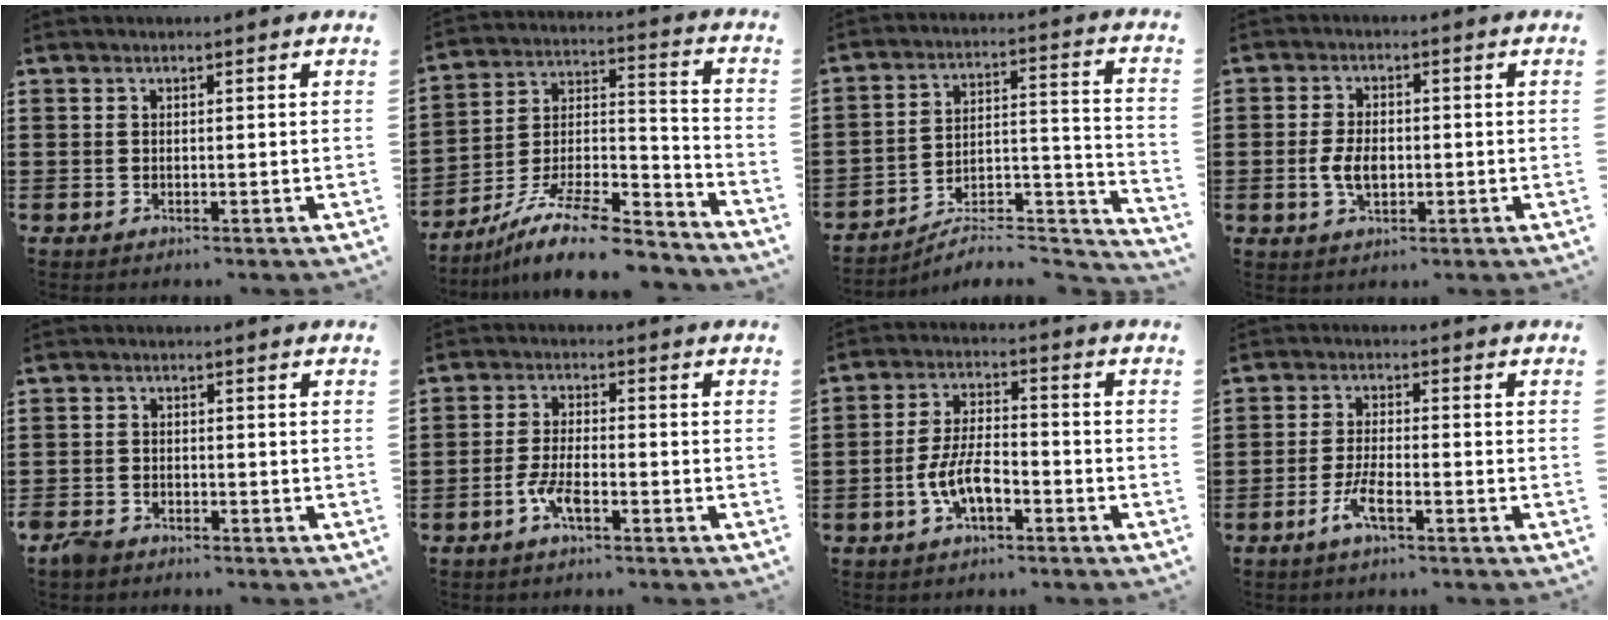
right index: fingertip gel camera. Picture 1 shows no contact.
{"total": 12.1, "force": [-9.7, 2.8, 6.6], "torque": [-0.116, 0.026, -0.185]}
{"total": 5.9, "force": [-5.5, 1.4, 1.5], "torque": [-0.020, 0.003, -0.111]}
{"total": 4.5, "force": [-0.7, 2.6, 3.6], "torque": [-0.081, 0.001, -0.015]}
{"total": 2.2, "force": [-1.9, 0.9, 0.4], "torque": [-0.026, 0.000, -0.045]}
{"total": 4.5, "force": [-2.3, 1.2, 3.6], "torque": [-0.089, -0.005, -0.049]}
{"total": 7.0, "force": [-3.0, 2.9, 5.6], "torque": [-0.127, 0.001, -0.063]}
{"total": 4.2, "force": [-2.4, 0.7, 3.4], "torque": [-0.077, -0.007, -0.049]}